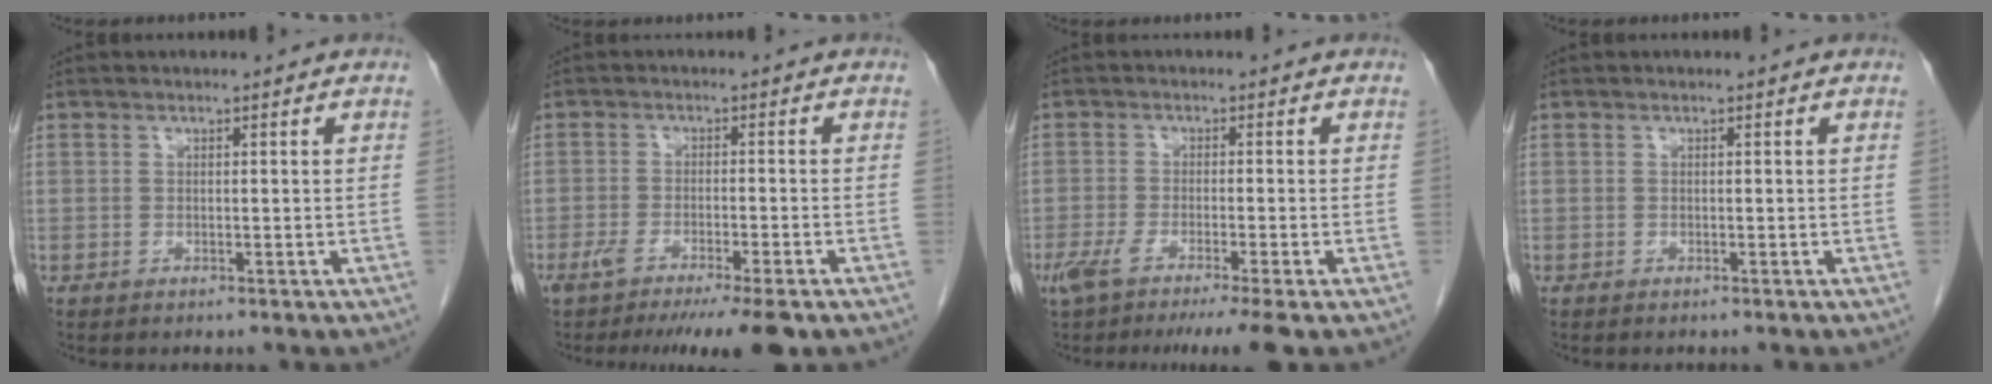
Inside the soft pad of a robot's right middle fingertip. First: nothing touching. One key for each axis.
{"total": 10.4, "fx": -7.9, "fy": 0.3, "fz": 6.7, "tx": -0.087, "ty": -0.021, "tz": -0.120}
{"total": 8.9, "fx": -6.4, "fy": -0.2, "fz": 6.2, "tx": -0.092, "ty": -0.018, "tz": -0.102}
{"total": 0.5, "fx": -0.5, "fy": 0.1, "fz": 0.3, "tx": -0.003, "ty": 0.000, "tz": -0.005}